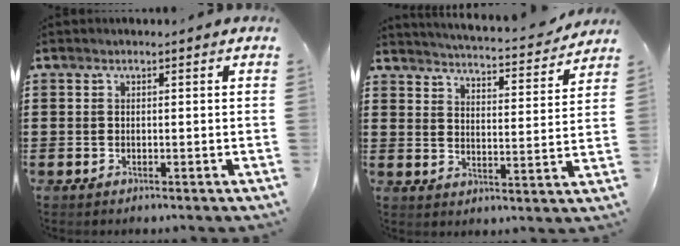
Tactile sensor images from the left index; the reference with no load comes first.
{"total": 4.0, "force": [3.9, -0.5, 0.7], "torque": [-0.027, -0.038, 0.060]}